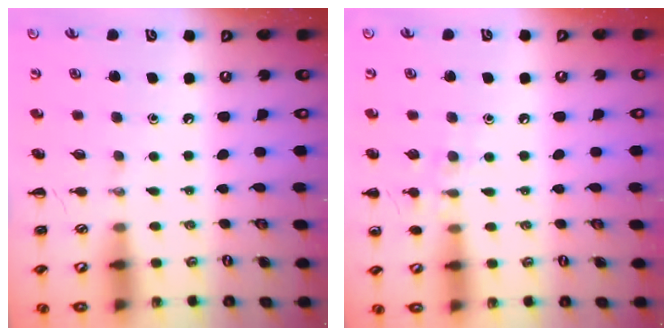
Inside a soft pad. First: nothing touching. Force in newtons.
{"total": 7.4, "press": 7.1, "slide": 2.0}